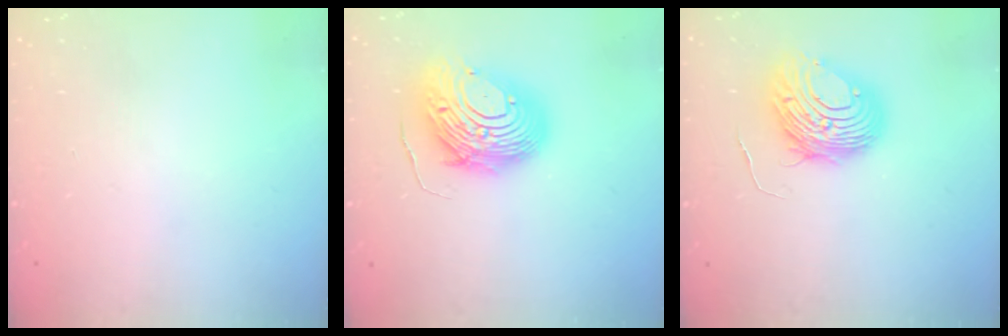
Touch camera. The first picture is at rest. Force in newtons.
{"total": 13.5, "press": 13.4, "slide": 0.8}
{"total": 10.3, "press": 10.3, "slide": 1.0}